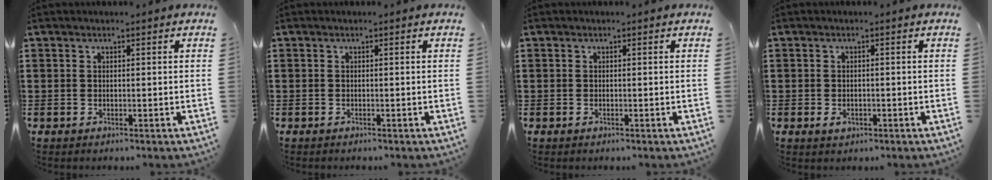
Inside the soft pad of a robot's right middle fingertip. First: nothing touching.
{"total": 0.0}
{"total": 0.0}
{"total": 0.9, "force": [-0.3, 0.5, 0.7], "torque": [-0.013, -0.001, -0.006]}